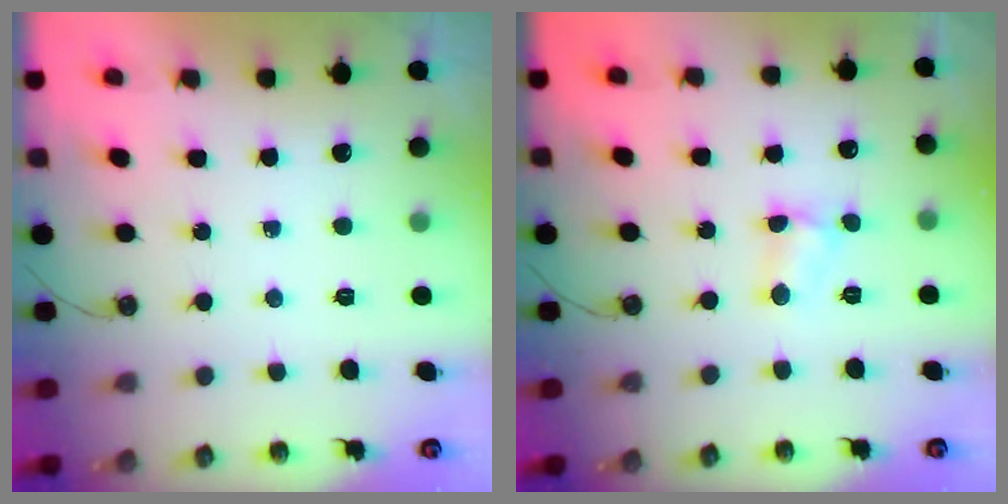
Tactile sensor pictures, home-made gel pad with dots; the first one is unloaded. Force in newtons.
{"total": 4.0, "press": 4.0, "slide": 0.5}